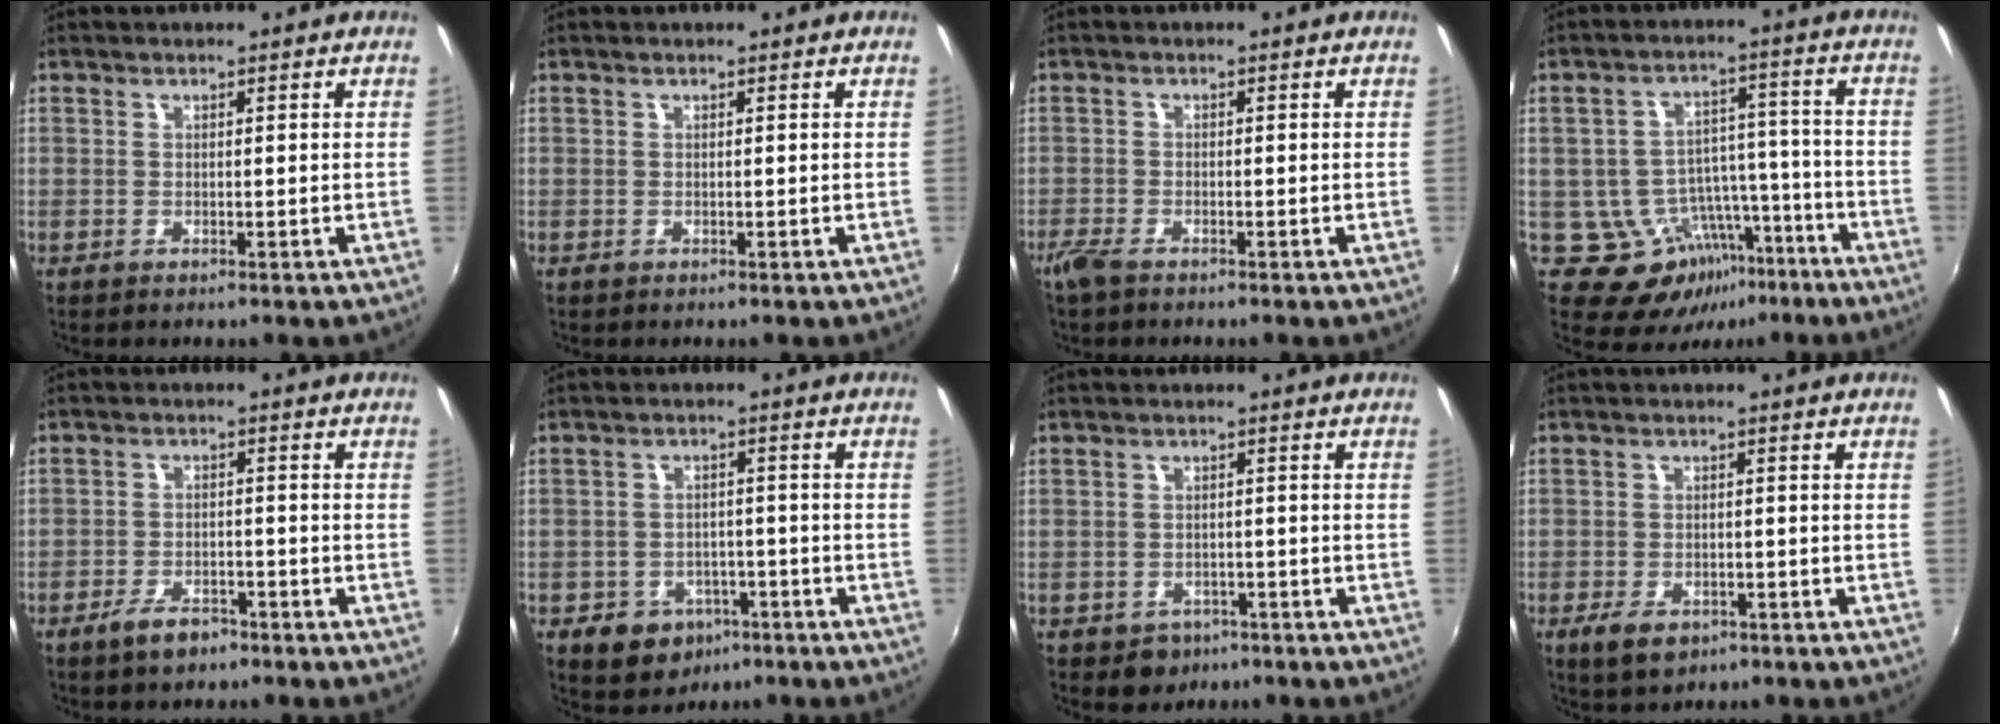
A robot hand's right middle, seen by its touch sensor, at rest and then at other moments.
{"total": 0.0}
{"total": 2.7, "force": [-2.2, 0.7, 1.4], "torque": [-0.038, -0.007, -0.046]}
{"total": 10.8, "force": [-6.0, 7.7, 4.5], "torque": [-0.080, 0.028, -0.069]}
{"total": 5.0, "force": [-3.7, 2.2, 2.6], "torque": [-0.064, -0.001, -0.061]}
{"total": 8.2, "force": [-4.3, 6.5, 2.8], "torque": [-0.070, 0.008, -0.046]}
{"total": 3.9, "force": [-2.0, 3.3, 0.6], "torque": [-0.024, 0.003, -0.022]}
{"total": 5.3, "force": [-3.1, 3.0, 3.1], "torque": [-0.074, -0.015, -0.051]}